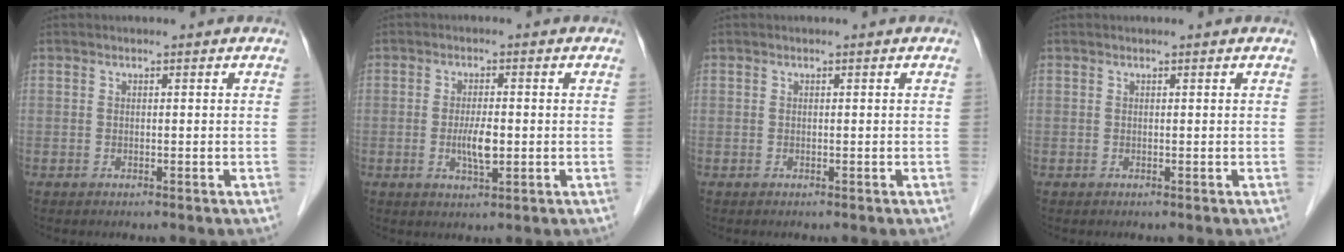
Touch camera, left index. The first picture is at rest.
{"total": 3.8, "force": [-0.5, 0.9, 3.7], "torque": [-0.073, -0.003, -0.007]}
{"total": 0.0}
{"total": 0.0}